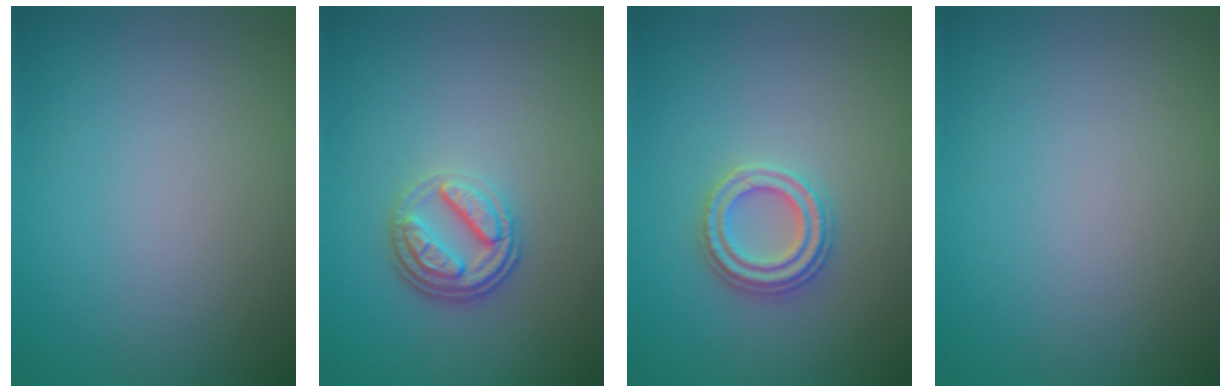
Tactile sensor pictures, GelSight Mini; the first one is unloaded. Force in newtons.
{"total": 3.0, "press": 2.3, "slide": 1.9}
{"total": 2.4, "press": 2.4, "slide": 0.2}
{"total": 0.0}